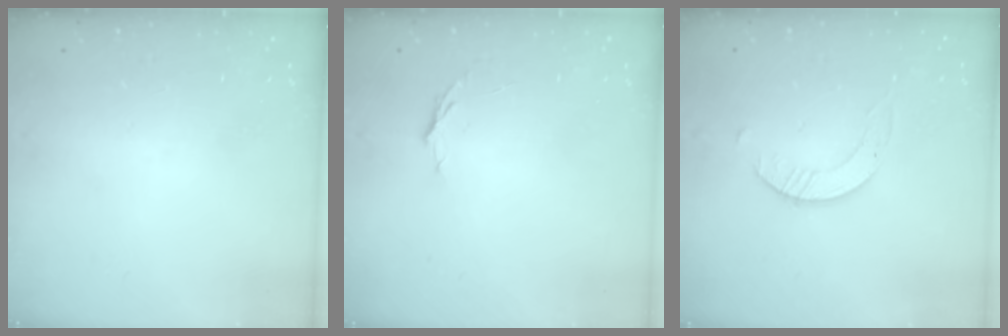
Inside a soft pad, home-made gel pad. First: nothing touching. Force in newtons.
{"total": 3.2, "press": 3.2, "slide": 0.3}
{"total": 1.7, "press": 1.7, "slide": 0.2}